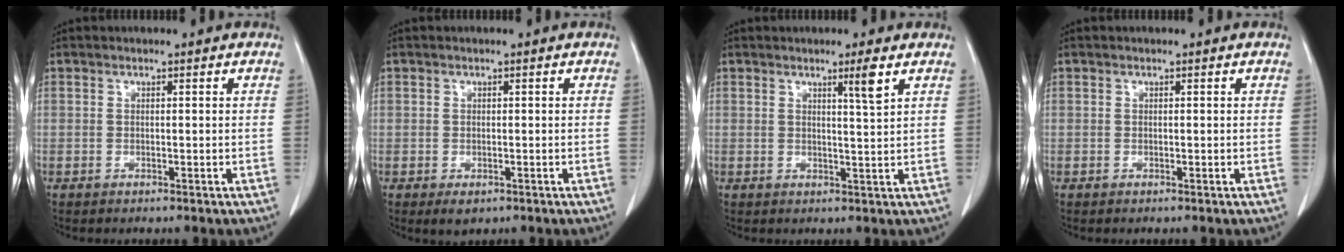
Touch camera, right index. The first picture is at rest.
{"total": 1.9, "force": [-0.9, 1.4, 1.0], "torque": [-0.010, 0.000, -0.005]}
{"total": 3.2, "force": [1.8, -0.7, 2.6], "torque": [-0.044, -0.009, 0.032]}
{"total": 0.0}